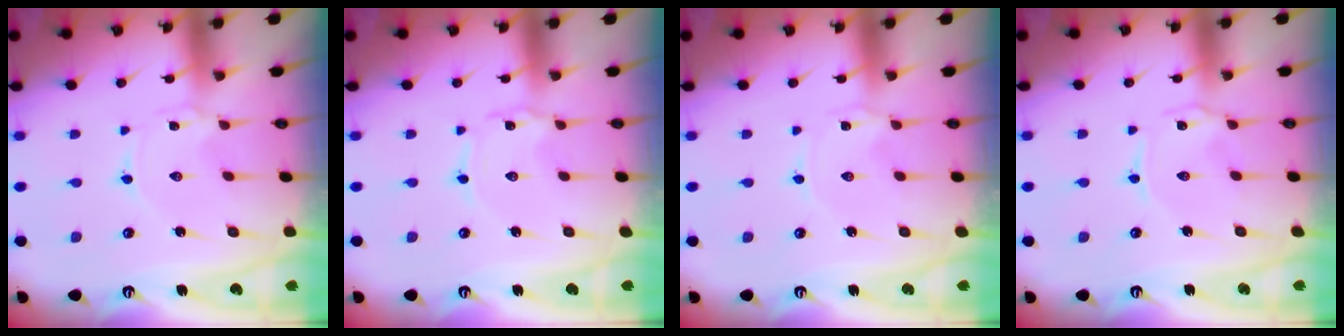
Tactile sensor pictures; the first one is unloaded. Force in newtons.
{"total": 1.2, "press": 1.2, "slide": 0.1}
{"total": 0.0}
{"total": 0.9, "press": 0.8, "slide": 0.2}